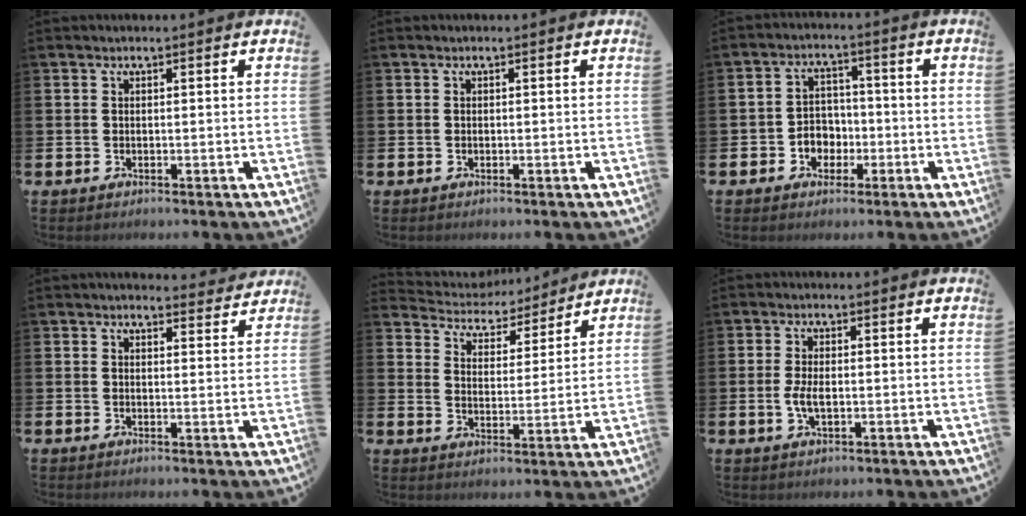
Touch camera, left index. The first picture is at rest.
{"total": 0.7, "force": [-0.7, 0.2, -0.1], "torque": [-0.002, 0.006, -0.014]}
{"total": 4.0, "force": [-1.9, 3.3, 1.0], "torque": [-0.025, 0.005, -0.044]}
{"total": 2.9, "force": [2.8, 0.6, 0.2], "torque": [0.010, -0.020, 0.047]}
{"total": 4.3, "force": [4.0, 1.5, -0.3], "torque": [-0.016, -0.041, 0.064]}
{"total": 3.0, "force": [-1.0, 1.3, 2.5], "torque": [-0.041, 0.004, -0.020]}